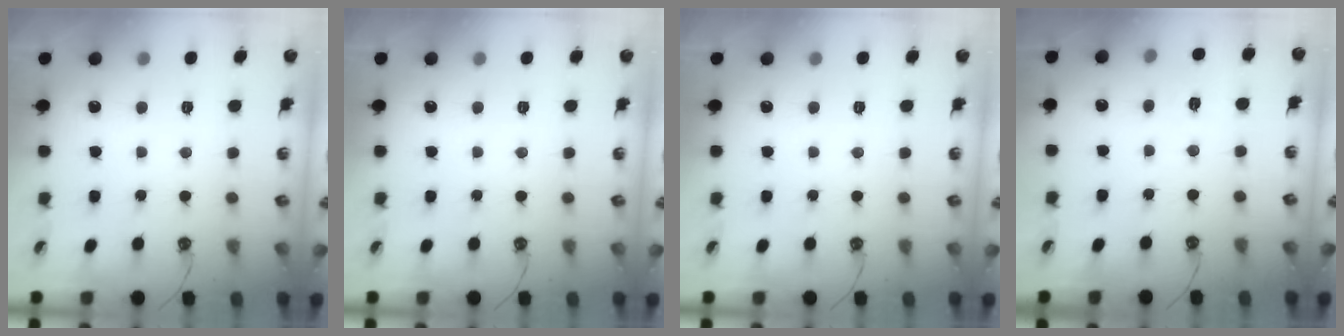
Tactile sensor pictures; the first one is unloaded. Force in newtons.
{"total": 0.0}
{"total": 0.0}
{"total": 4.6, "press": 4.5, "slide": 0.6}